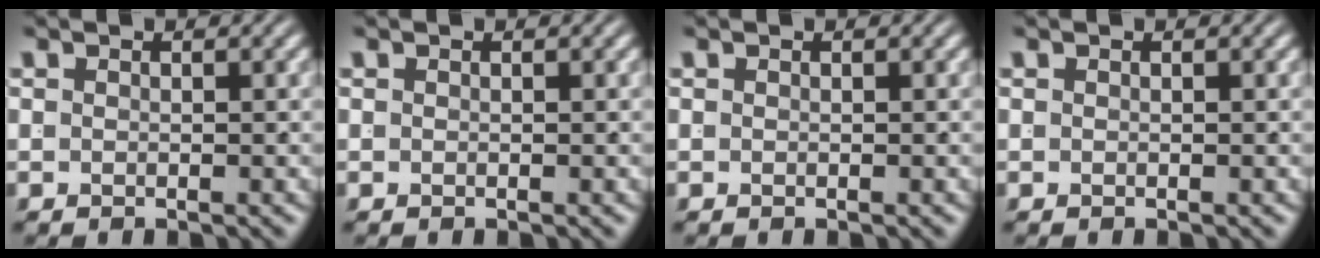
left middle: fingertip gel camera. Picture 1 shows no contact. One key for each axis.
{"total": 0.0}
{"total": 0.0}
{"total": 0.0}